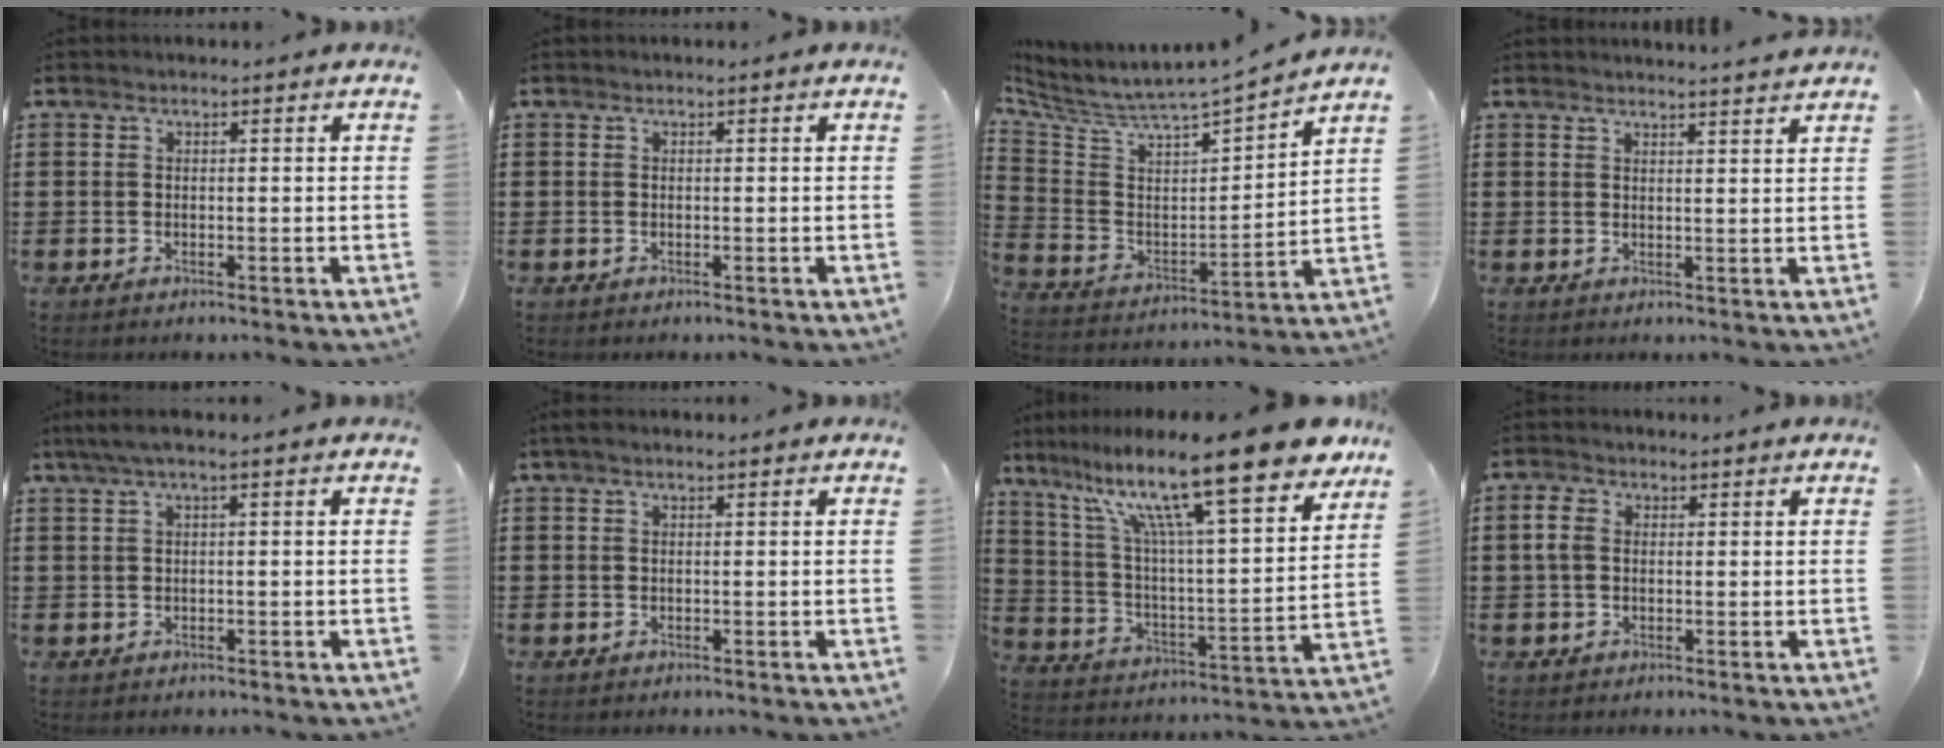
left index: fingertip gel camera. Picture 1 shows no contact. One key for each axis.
{"total": 0.0}
{"total": 4.4, "fx": 4.1, "fy": 0.6, "fz": 1.5, "tx": -0.057, "ty": -0.052, "tz": 0.060}
{"total": 2.4, "fx": 2.3, "fy": -0.5, "fz": 0.3, "tx": -0.011, "ty": -0.009, "tz": 0.044}
{"total": 2.1, "fx": -0.4, "fy": 0.2, "fz": 2.0, "tx": -0.041, "ty": -0.004, "tz": -0.011}
{"total": 0.7, "fx": -0.2, "fy": 0.2, "fz": 0.6, "tx": -0.011, "ty": -0.001, "tz": -0.004}
{"total": 17.3, "fx": 12.6, "fy": 1.7, "fz": 11.8, "tx": -0.235, "ty": -0.074, "tz": 0.202}
{"total": 2.8, "fx": 0.2, "fy": 1.9, "fz": 2.1, "tx": -0.052, "ty": 0.006, "tz": 0.001}